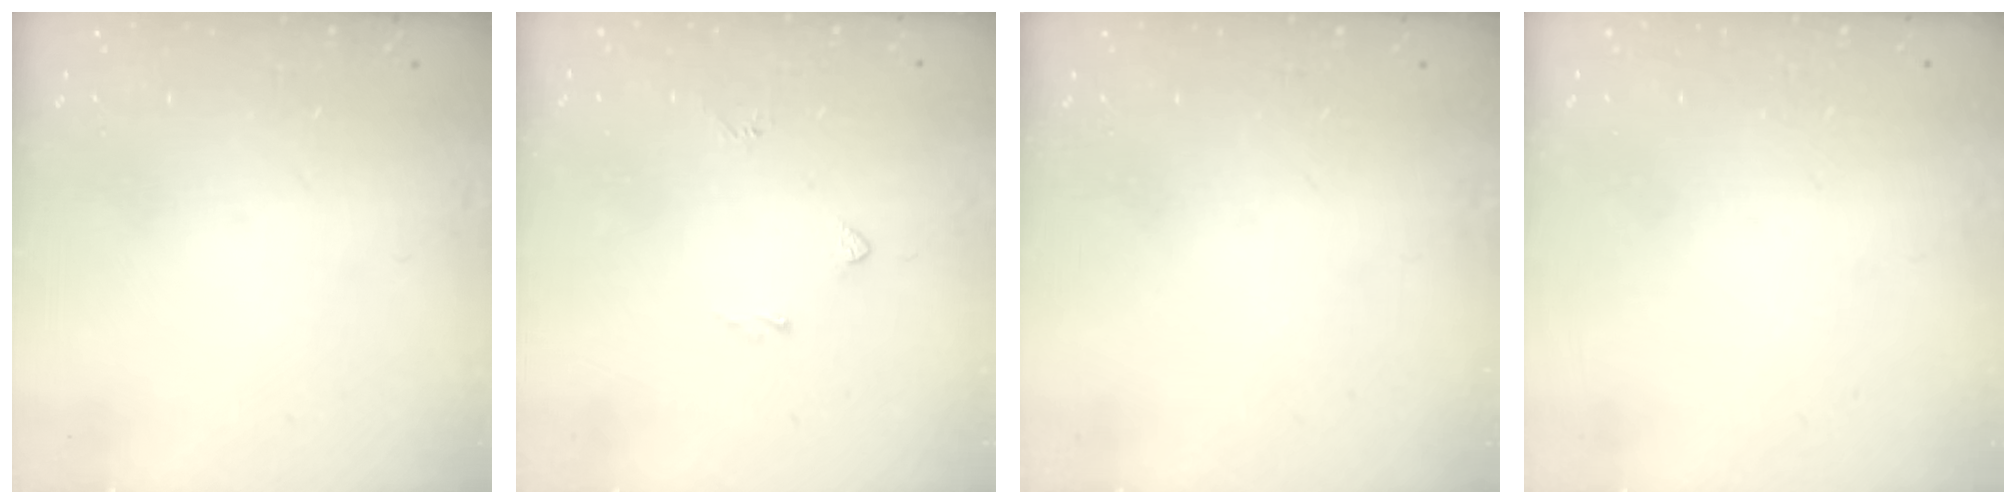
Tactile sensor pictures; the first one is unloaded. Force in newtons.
{"total": 2.3, "press": 2.2, "slide": 0.6}
{"total": 0.0}
{"total": 1.9, "press": 1.9, "slide": 0.1}